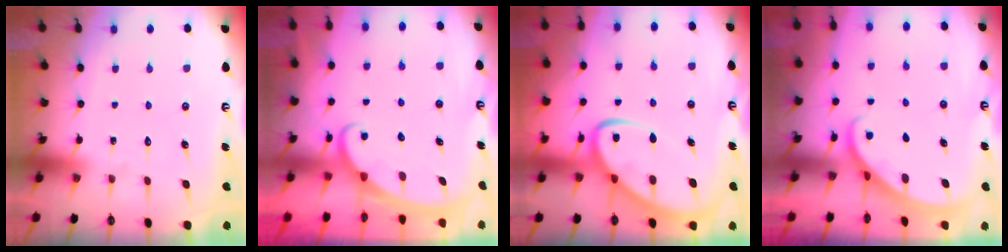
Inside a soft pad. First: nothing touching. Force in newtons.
{"total": 2.6, "press": 2.6, "slide": 0.3}
{"total": 8.3, "press": 8.2, "slide": 0.9}
{"total": 2.2, "press": 2.2, "slide": 0.1}